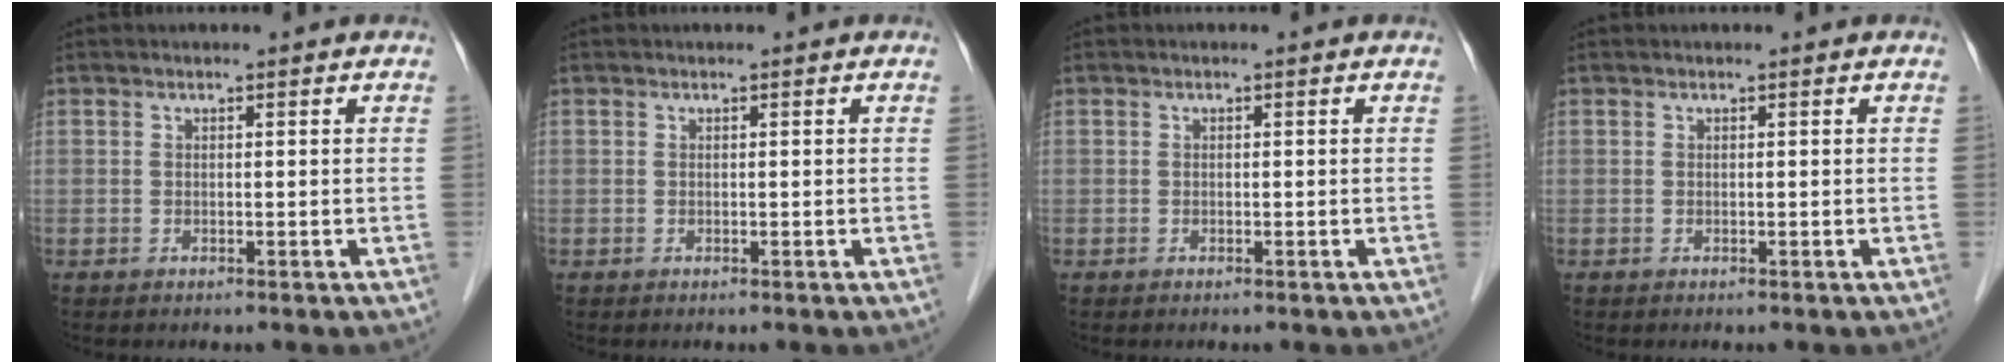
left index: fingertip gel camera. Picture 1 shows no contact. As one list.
[{"total": 0.0}, {"total": 0.0}, {"total": 0.0}]